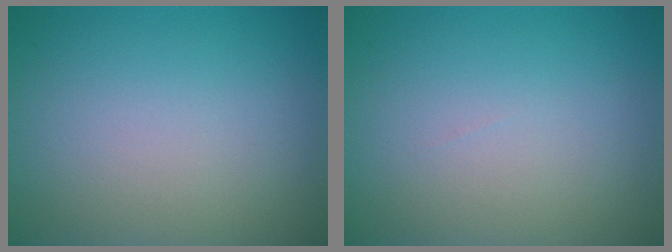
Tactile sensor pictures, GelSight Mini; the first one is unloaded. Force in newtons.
{"total": 0.0}